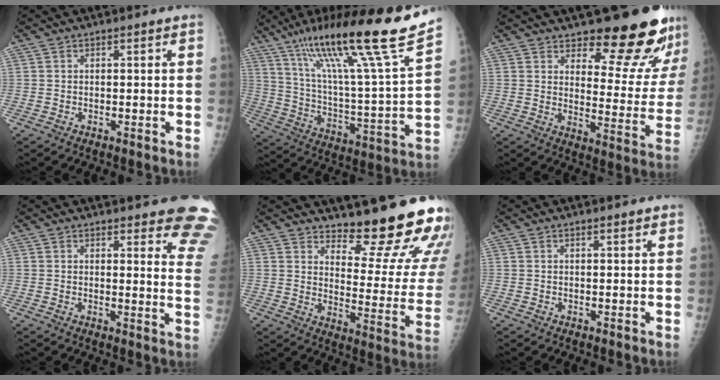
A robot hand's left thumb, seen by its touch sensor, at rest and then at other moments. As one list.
[{"total": 27.0, "force": [18.2, 1.3, 19.9], "torque": [-0.307, -0.064, 0.306]}, {"total": 17.0, "force": [14.1, 4.6, 8.2], "torque": [-0.060, -0.121, 0.180]}, {"total": 12.9, "force": [11.0, 3.0, 6.0], "torque": [-0.027, -0.077, 0.098]}, {"total": 18.6, "force": [15.9, 3.7, 9.0], "torque": [-0.079, -0.163, 0.204]}, {"total": 1.0, "force": [0.8, 0.2, 0.6], "torque": [-0.007, -0.003, 0.012]}]